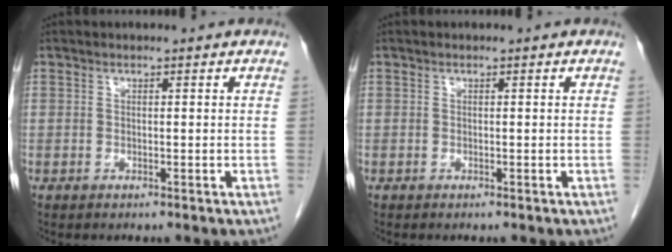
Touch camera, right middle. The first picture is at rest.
{"total": 0.0}